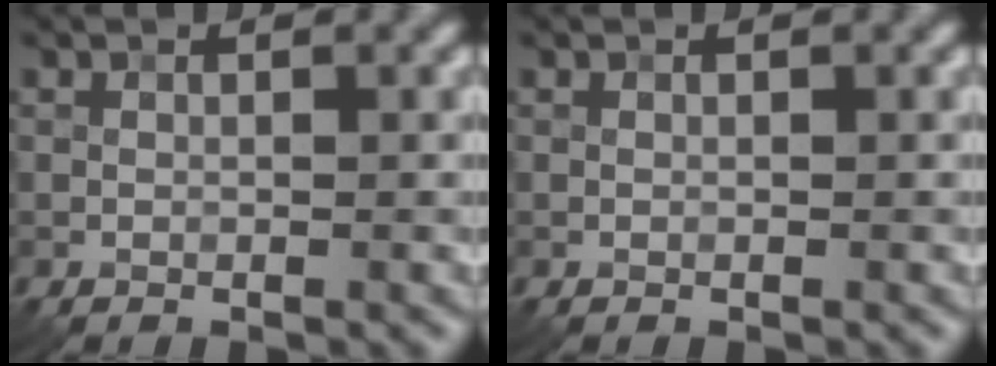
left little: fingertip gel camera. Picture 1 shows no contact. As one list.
[{"total": 0.0}]